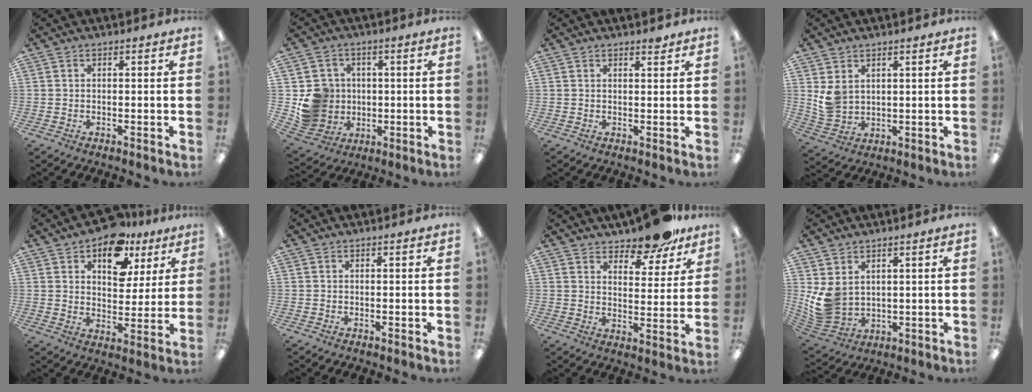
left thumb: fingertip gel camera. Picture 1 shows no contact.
{"total": 9.4, "force": [0.2, 9.2, 2.0], "torque": [-0.052, 0.007, 0.018]}
{"total": 1.5, "force": [1.4, 0.3, 0.4], "torque": [0.007, -0.009, 0.023]}
{"total": 5.5, "force": [2.5, 4.2, 2.5], "torque": [-0.053, -0.006, 0.049]}
{"total": 13.2, "force": [8.4, 7.8, 6.4], "torque": [-0.084, -0.044, 0.148]}
{"total": 0.0}
{"total": 10.5, "force": [9.5, 3.1, 3.3], "torque": [-0.042, -0.071, 0.173]}
{"total": 8.3, "force": [2.1, 6.4, 4.8], "torque": [-0.117, -0.017, 0.043]}